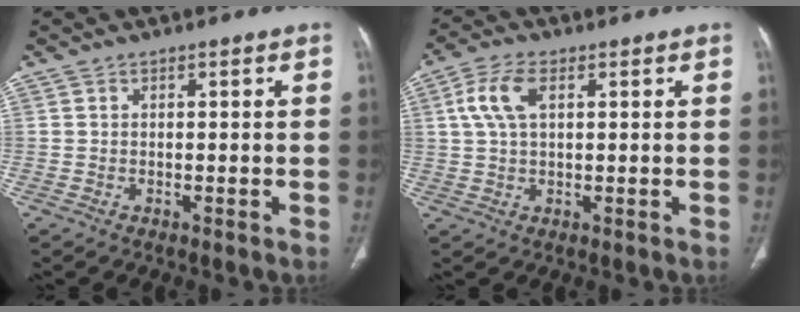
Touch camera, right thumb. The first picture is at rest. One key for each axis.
{"total": 6.7, "fx": 2.0, "fy": 3.5, "fz": 5.3, "tx": -0.120, "ty": 0.013, "tz": 0.039}